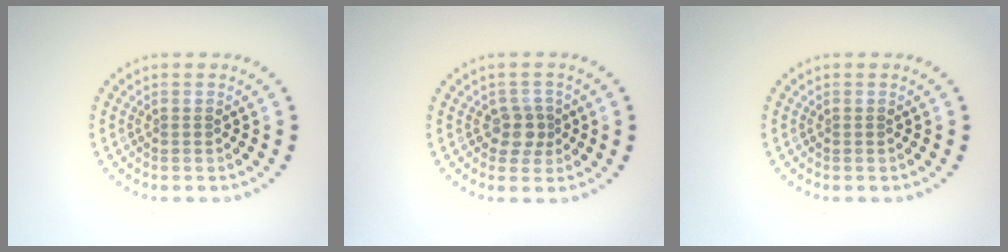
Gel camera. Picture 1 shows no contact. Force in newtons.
{"total": 2.0, "press": 1.7, "slide": 1.0}
{"total": 0.0}